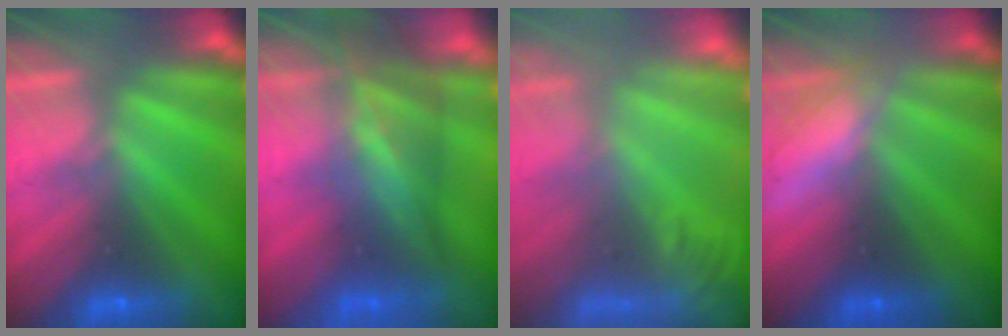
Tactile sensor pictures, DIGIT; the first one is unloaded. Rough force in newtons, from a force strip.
{"total": 10.6}
{"total": 6.9}
{"total": 2.9}